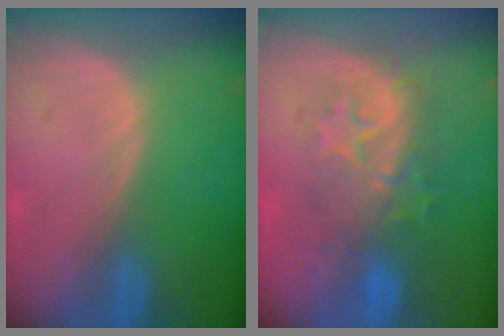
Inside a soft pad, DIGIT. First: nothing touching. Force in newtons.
{"total": 8.1, "press": 8.1, "slide": 0.8}